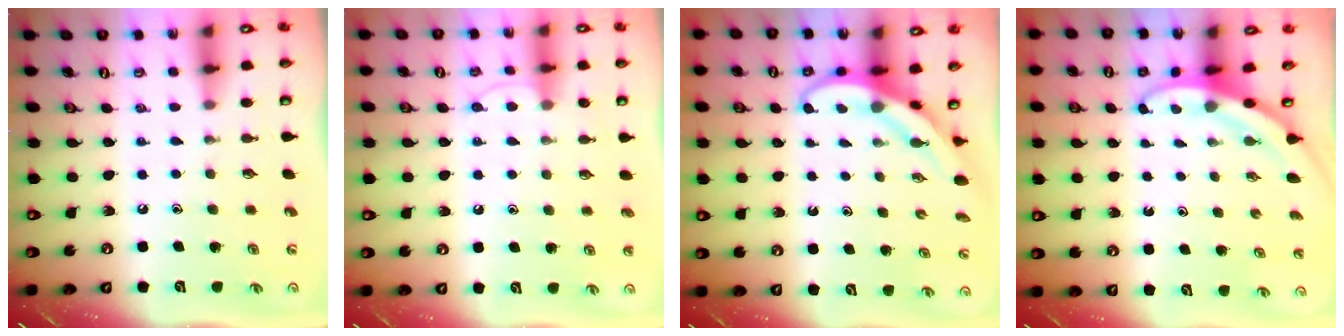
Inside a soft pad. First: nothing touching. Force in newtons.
{"total": 6.7, "press": 6.7, "slide": 0.6}
{"total": 4.0, "press": 4.0, "slide": 0.4}
{"total": 3.5, "press": 3.5, "slide": 0.1}